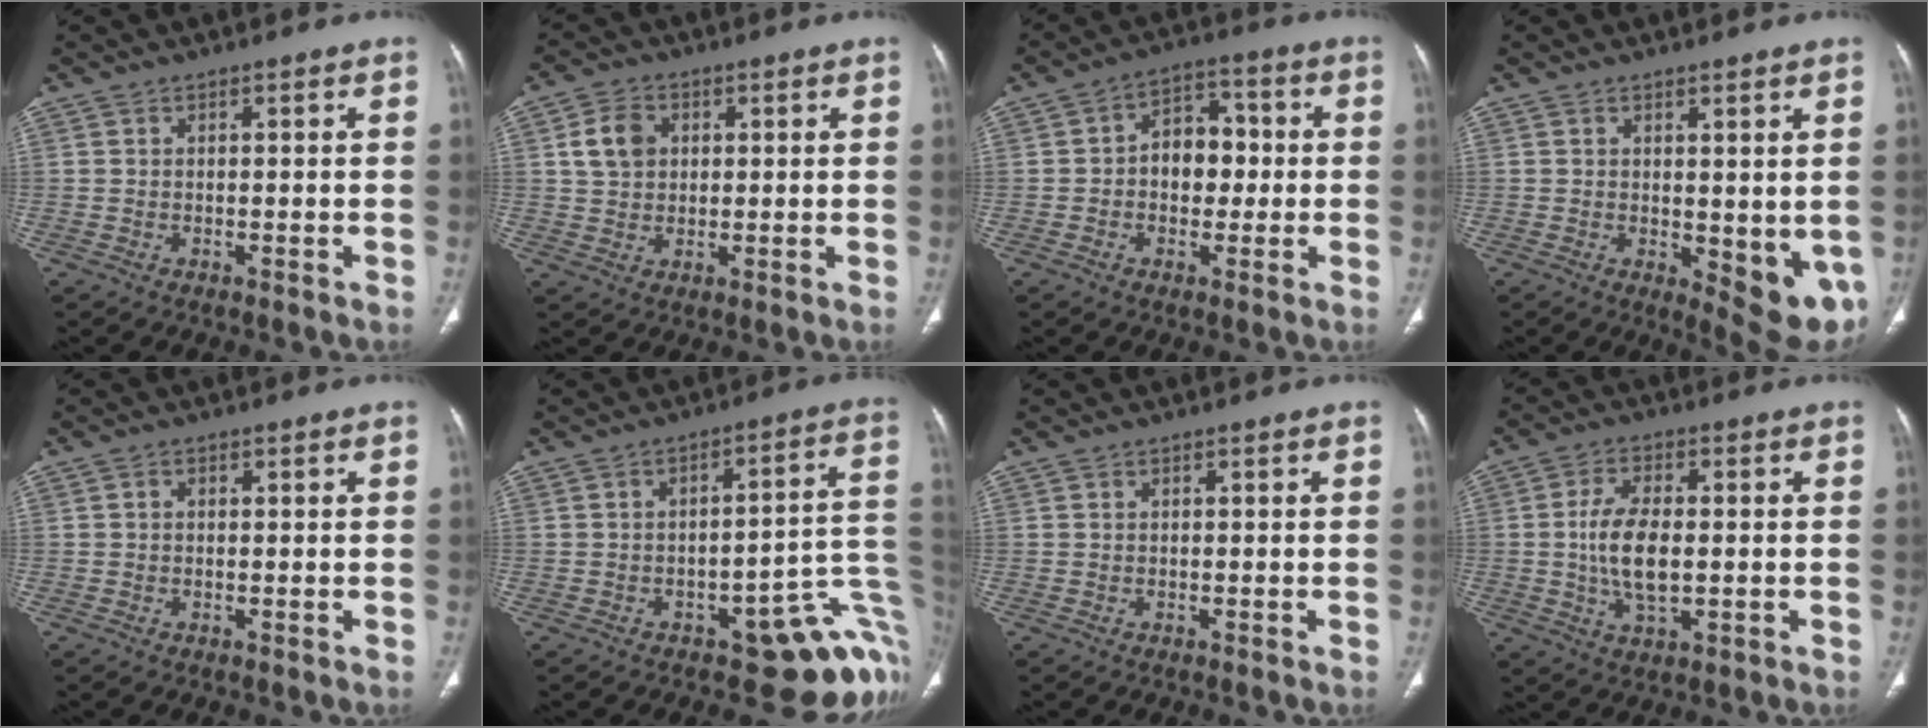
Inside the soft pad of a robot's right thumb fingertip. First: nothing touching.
{"total": 6.1, "force": [1.6, 4.9, 3.4], "torque": [-0.049, 0.002, 0.028]}
{"total": 8.3, "force": [-0.2, 6.1, 5.7], "torque": [-0.046, 0.026, -0.014]}
{"total": 9.2, "force": [-0.8, 3.7, 8.3], "torque": [-0.088, -0.024, 0.001]}
{"total": 0.8, "force": [0.1, 0.7, 0.4], "torque": [-0.002, 0.001, 0.000]}
{"total": 17.0, "force": [-6.1, 7.6, 14.0], "torque": [-0.096, 0.055, -0.066]}
{"total": 0.0}
{"total": 9.2, "force": [-0.4, 4.6, 7.9], "torque": [-0.152, -0.001, -0.006]}